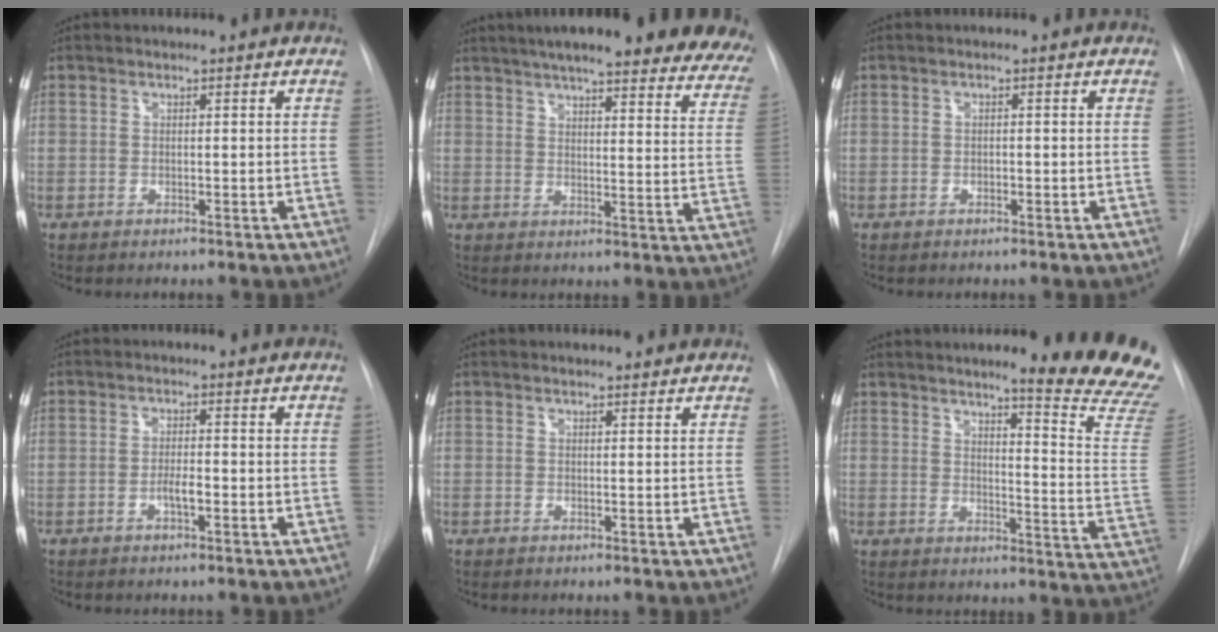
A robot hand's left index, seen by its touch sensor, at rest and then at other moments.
{"total": 27.7, "force": [23.8, 4.4, 13.6], "torque": [-0.169, -0.050, 0.270]}
{"total": 0.8, "force": [-0.8, 0.2, 0.1], "torque": [0.001, -0.004, -0.013]}
{"total": 2.3, "force": [-1.4, 0.4, 1.8], "torque": [-0.032, -0.004, -0.023]}
{"total": 2.3, "force": [2.2, 0.4, 0.3], "torque": [-0.009, 0.006, 0.021]}
{"total": 18.1, "force": [15.9, -0.7, 8.5], "torque": [-0.103, -0.130, 0.175]}